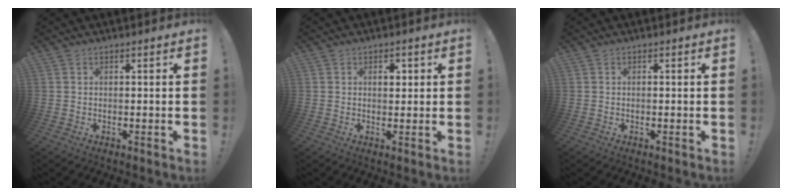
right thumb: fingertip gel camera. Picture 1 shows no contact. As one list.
[{"total": 2.7, "force": [0.7, 1.8, 1.8], "torque": [-0.014, -0.002, 0.004]}, {"total": 0.0}]